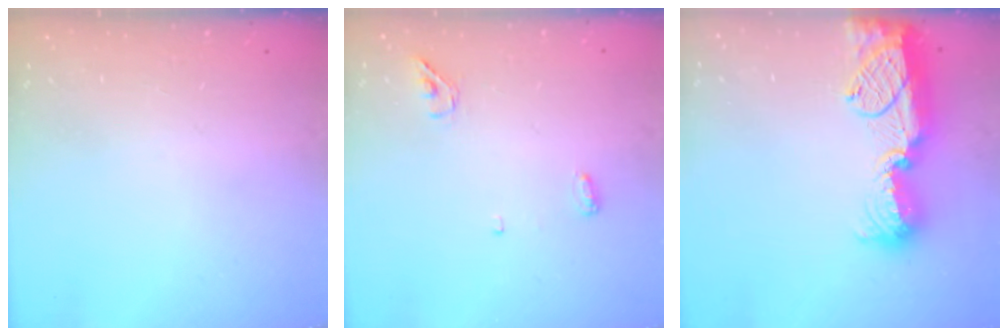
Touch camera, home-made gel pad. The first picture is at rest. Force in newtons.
{"total": 4.4, "press": 4.3, "slide": 0.9}
{"total": 17.4, "press": 16.6, "slide": 5.5}